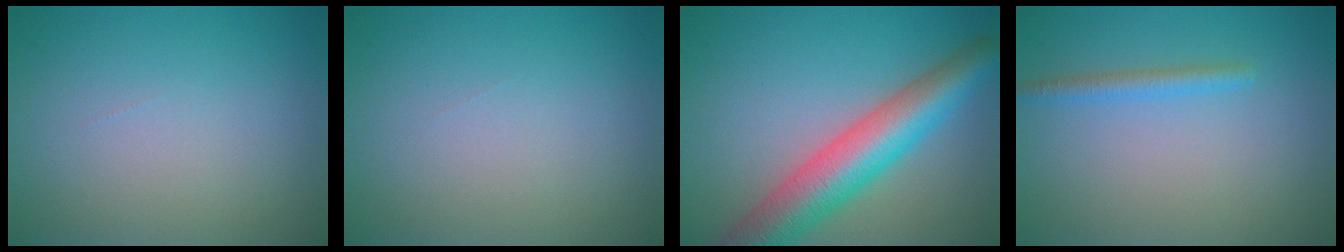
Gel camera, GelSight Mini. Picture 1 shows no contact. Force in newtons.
{"total": 0.0}
{"total": 8.1, "press": 8.1, "slide": 0.4}
{"total": 1.6, "press": 1.6, "slide": 0.0}